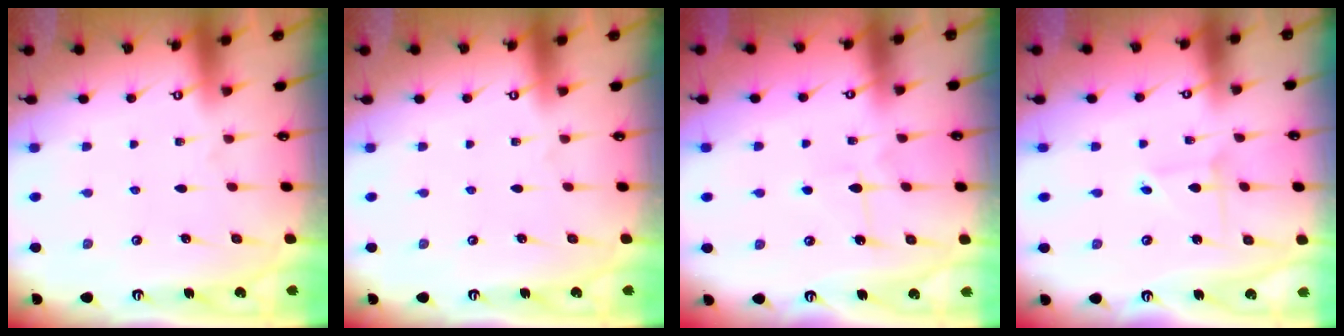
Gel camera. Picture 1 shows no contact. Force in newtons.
{"total": 0.0}
{"total": 5.6, "press": 5.5, "slide": 0.8}
{"total": 2.2, "press": 2.2, "slide": 0.1}